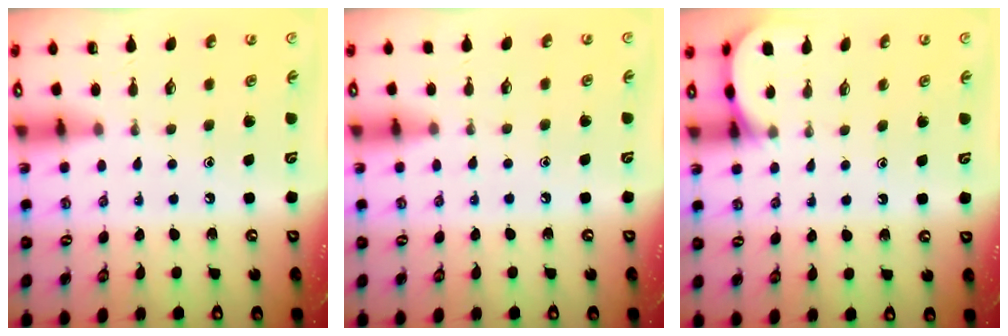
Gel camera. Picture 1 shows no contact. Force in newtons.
{"total": 3.7, "press": 3.7, "slide": 0.5}
{"total": 3.8, "press": 3.8, "slide": 0.4}